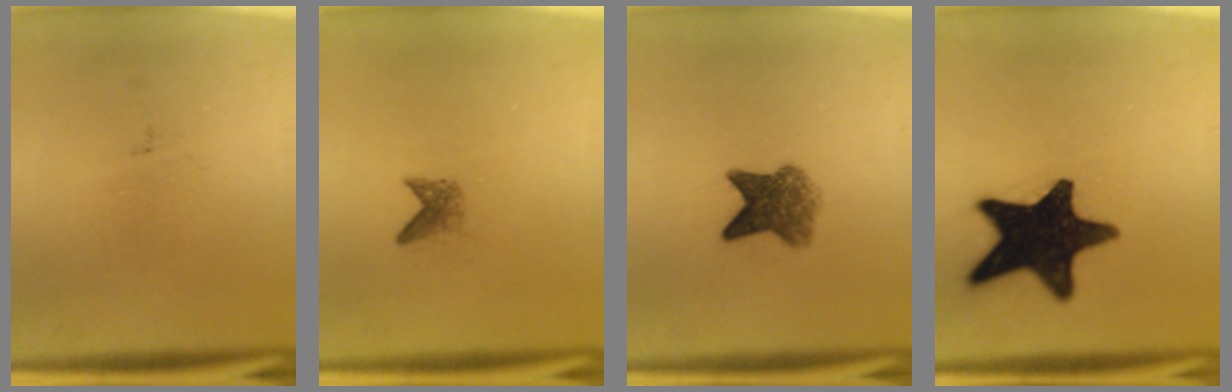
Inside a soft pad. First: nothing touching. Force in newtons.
{"total": 1.6}
{"total": 5.5}
{"total": 17.2}